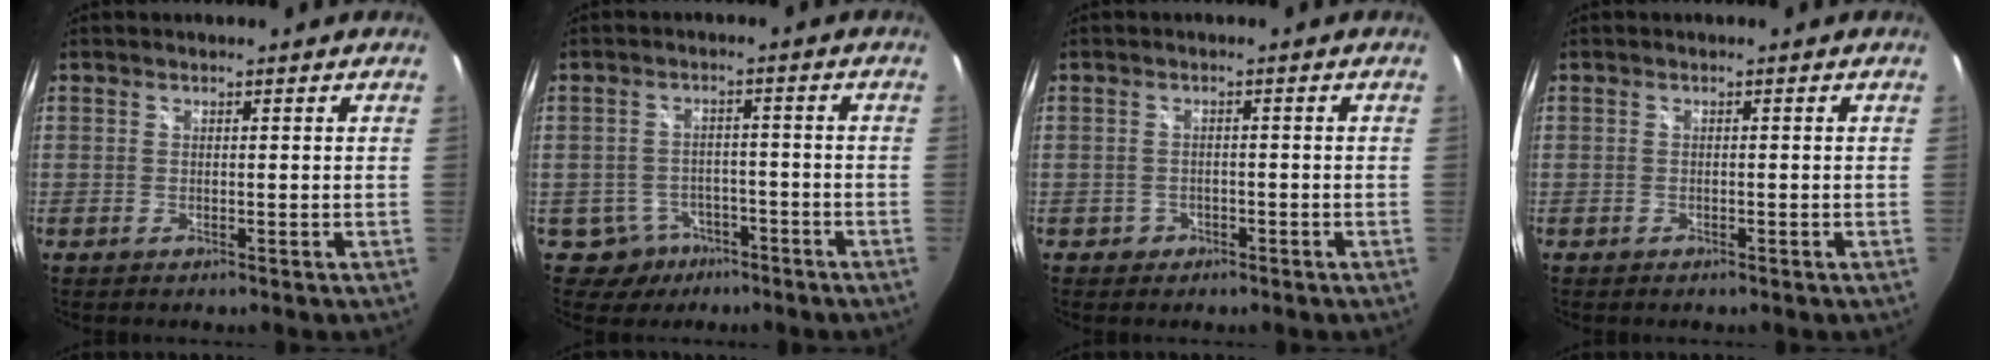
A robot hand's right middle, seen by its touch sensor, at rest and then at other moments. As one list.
[{"total": 5.9, "force": [-3.8, 4.5, 0.8], "torque": [-0.026, 0.017, -0.046]}, {"total": 2.3, "force": [-1.1, 1.9, 0.4], "torque": [-0.013, 0.000, -0.016]}, {"total": 0.7, "force": [-0.6, 0.5, 0.1], "torque": [-0.006, -0.002, -0.009]}]